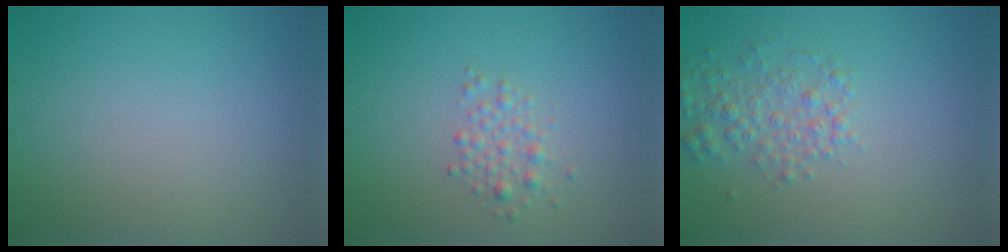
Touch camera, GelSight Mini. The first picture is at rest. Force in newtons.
{"total": 1.9, "press": 1.9, "slide": 0.1}
{"total": 2.7, "press": 2.7, "slide": 0.1}